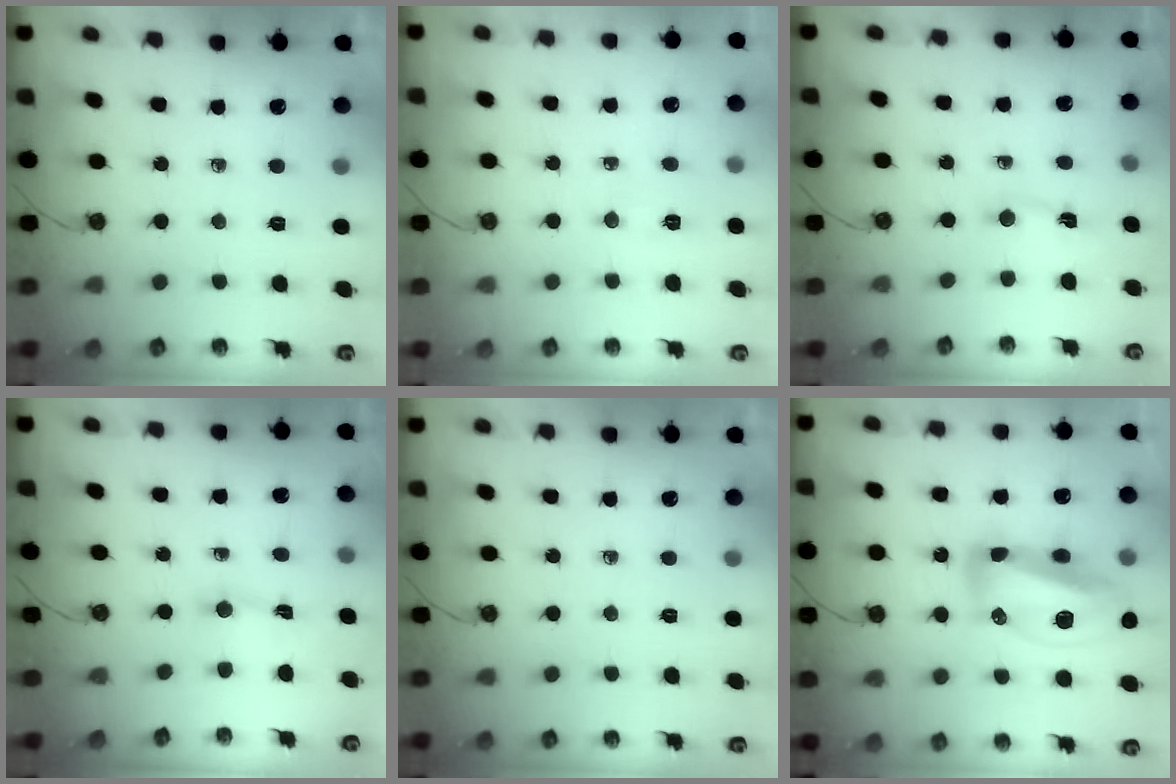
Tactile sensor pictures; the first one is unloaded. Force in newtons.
{"total": 4.0, "press": 3.9, "slide": 0.7}
{"total": 1.1, "press": 1.0, "slide": 0.5}
{"total": 0.8, "press": 0.8, "slide": 0.2}
{"total": 0.0}
{"total": 18.1, "press": 18.0, "slide": 2.0}